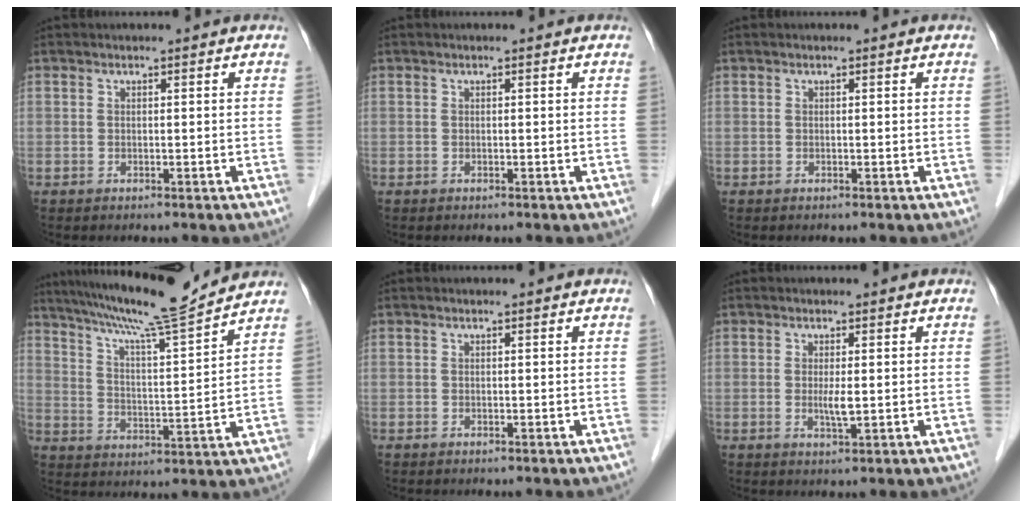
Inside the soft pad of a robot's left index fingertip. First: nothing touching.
{"total": 0.0}
{"total": 0.0}
{"total": 14.6, "force": [13.1, -1.3, 6.4], "torque": [-0.118, -0.002, 0.206]}
{"total": 0.0}
{"total": 2.2, "force": [0.1, 0.2, 2.2], "torque": [-0.044, -0.006, 0.004]}